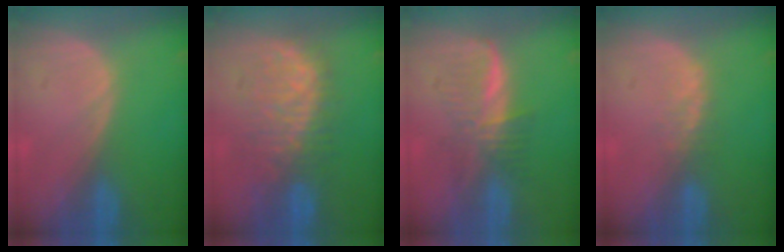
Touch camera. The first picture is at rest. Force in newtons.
{"total": 8.9, "press": 8.6, "slide": 2.1}
{"total": 5.2, "press": 5.2, "slide": 0.7}
{"total": 1.9, "press": 1.8, "slide": 0.5}